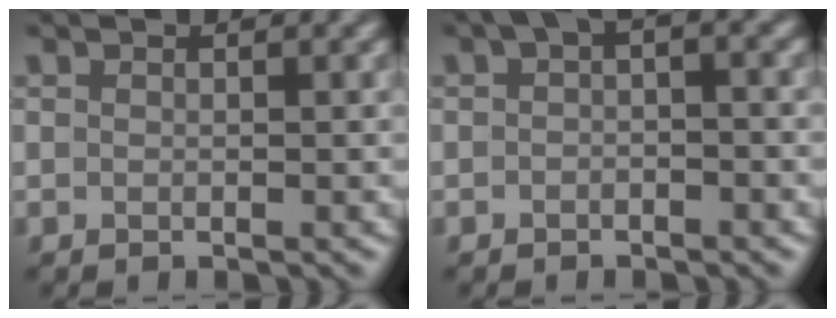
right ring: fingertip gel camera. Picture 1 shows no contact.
{"total": 2.1, "force": [0.3, 1.1, 1.8], "torque": [-0.030, 0.010, -0.008]}